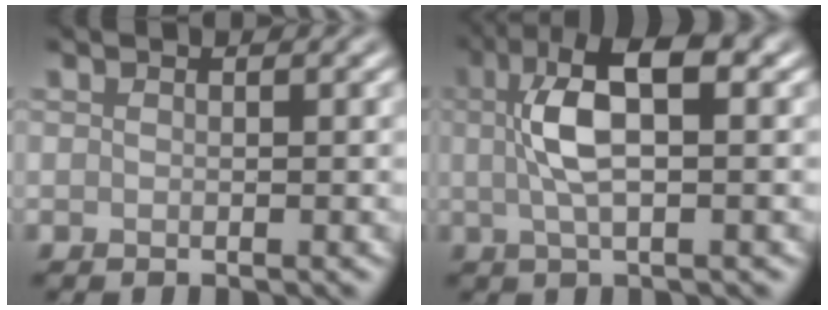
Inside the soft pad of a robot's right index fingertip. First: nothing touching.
{"total": 6.5, "force": [1.4, 2.2, 6.0], "torque": [-0.107, 0.017, 0.018]}